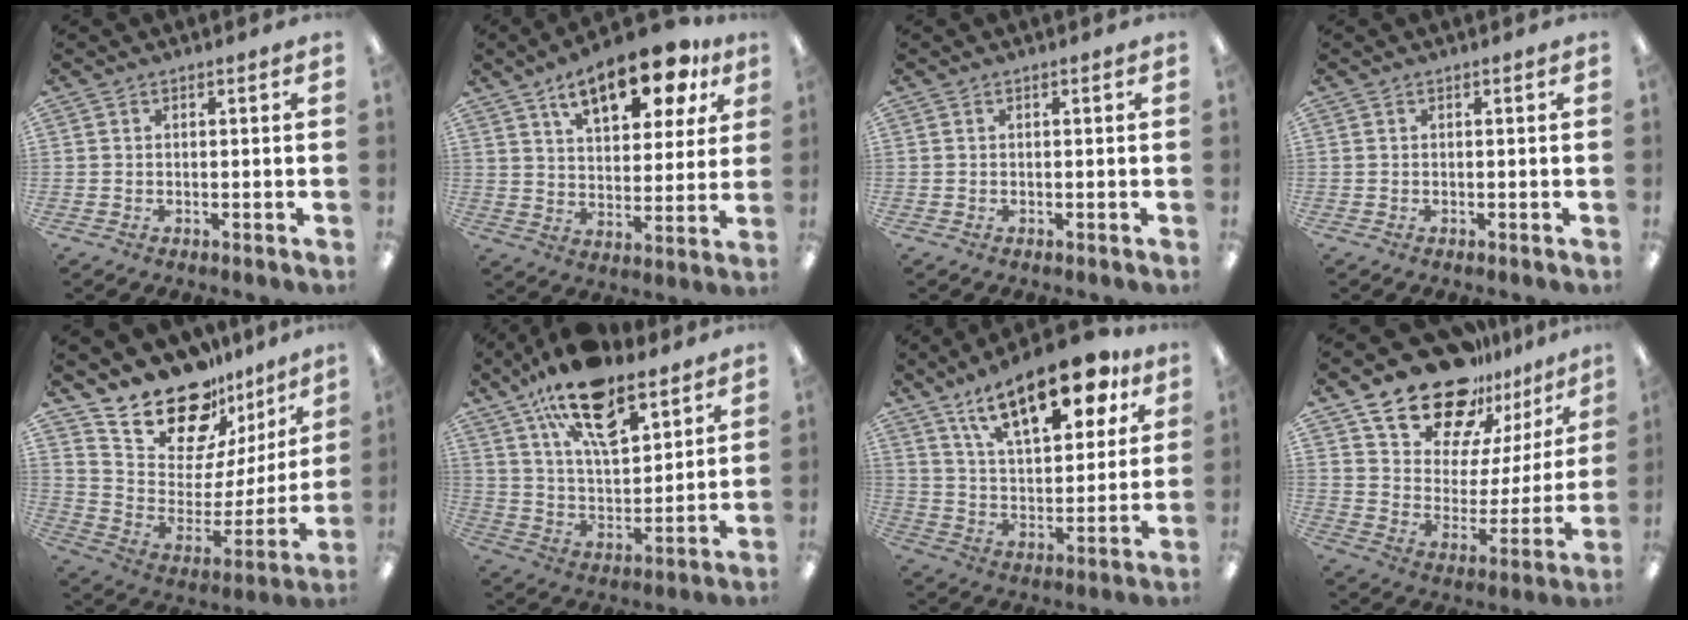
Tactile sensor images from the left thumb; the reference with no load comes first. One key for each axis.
{"total": 16.6, "fx": 10.4, "fy": 7.2, "fz": 10.8, "tx": -0.160, "ty": -0.043, "tz": 0.172}
{"total": 0.0}
{"total": 0.0}
{"total": 18.8, "fx": 16.4, "fy": 7.9, "fz": 4.8, "tx": -0.089, "ty": -0.143, "tz": 0.292}
{"total": 18.9, "fx": 12.7, "fy": 8.2, "fz": 11.4, "tx": -0.190, "ty": -0.065, "tz": 0.220}
{"total": 20.2, "fx": 12.9, "fy": 8.4, "fz": 13.1, "tx": -0.204, "ty": -0.057, "tz": 0.214}
{"total": 19.6, "fx": 15.8, "fy": 9.7, "fz": 6.4, "tx": -0.124, "ty": -0.116, "tz": 0.284}